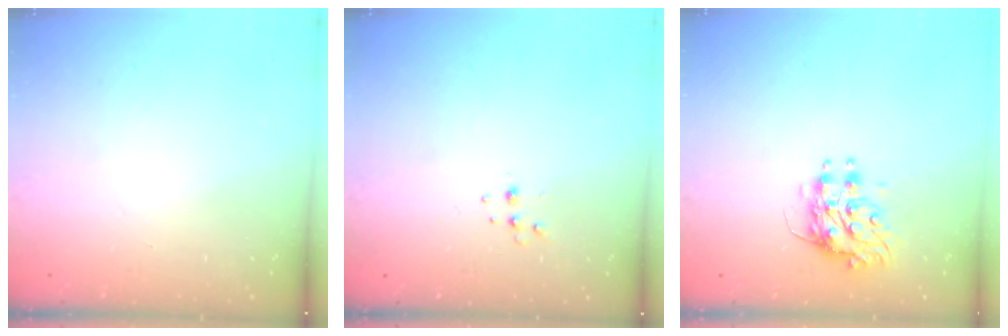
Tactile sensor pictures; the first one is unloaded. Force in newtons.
{"total": 3.8, "press": 3.7, "slide": 0.7}
{"total": 8.1, "press": 8.1, "slide": 0.2}